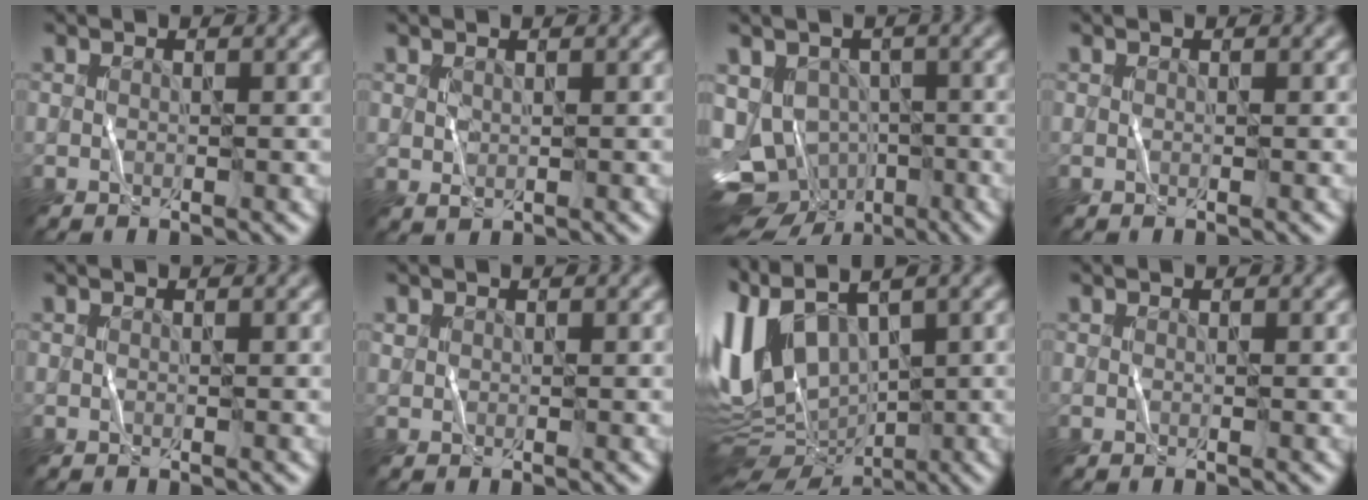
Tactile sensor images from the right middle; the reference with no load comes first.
{"total": 1.3, "force": [1.2, -0.6, -0.2], "torque": [-0.005, 0.000, 0.025]}
{"total": 8.2, "force": [-4.1, 6.2, 3.4], "torque": [-0.049, -0.016, -0.053]}
{"total": 0.0}
{"total": 0.0}
{"total": 0.6, "force": [0.3, 0.5, 0.0], "torque": [0.001, 0.000, 0.009]}
{"total": 10.7, "force": [2.3, 5.6, 8.8], "torque": [-0.210, 0.011, 0.043]}
{"total": 0.0}